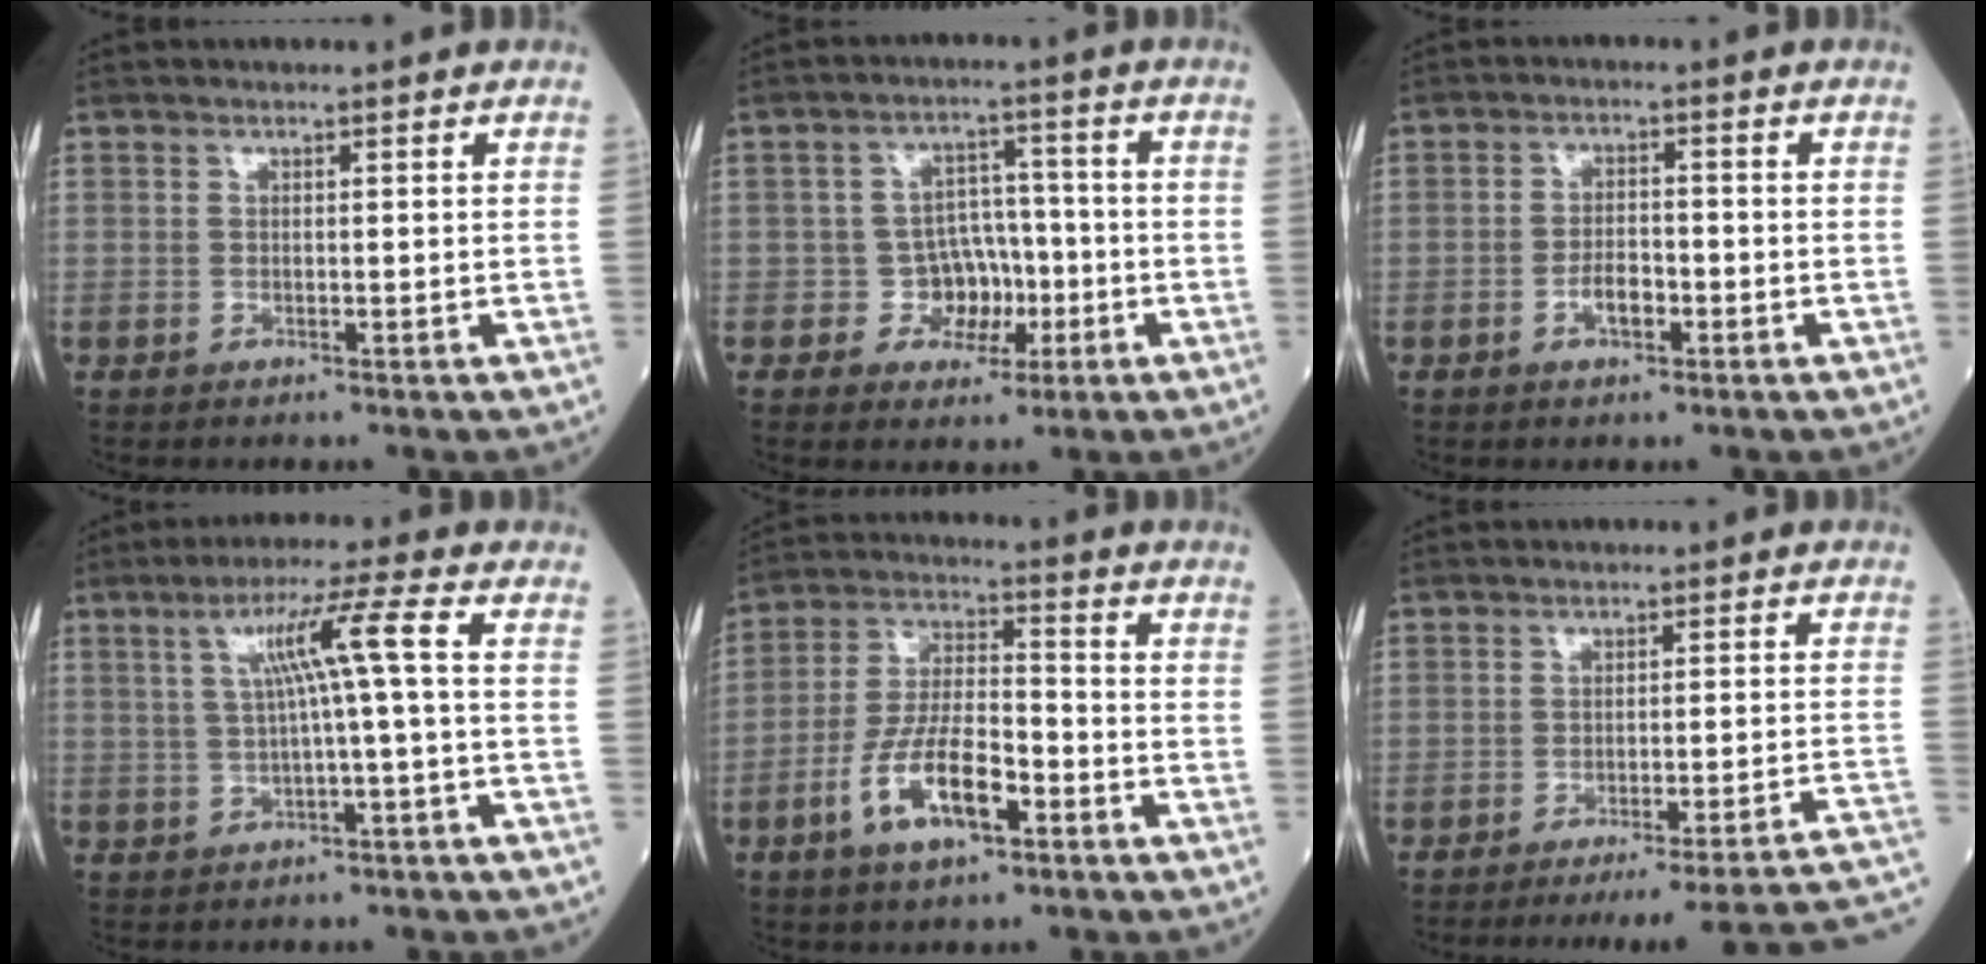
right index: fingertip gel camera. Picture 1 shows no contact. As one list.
[{"total": 5.8, "force": [-1.6, 5.1, 2.2], "torque": [-0.018, 0.020, -0.023]}, {"total": 3.5, "force": [-1.5, 1.5, 2.8], "torque": [-0.049, 0.005, -0.026]}, {"total": 7.0, "force": [0.8, -1.2, 6.9], "torque": [-0.121, 0.018, 0.019]}, {"total": 11.1, "force": [-5.0, 3.6, 9.2], "torque": [-0.189, 0.004, -0.093]}, {"total": 19.3, "force": [-17.3, -1.6, 8.4], "torque": [-0.042, -0.011, -0.217]}]